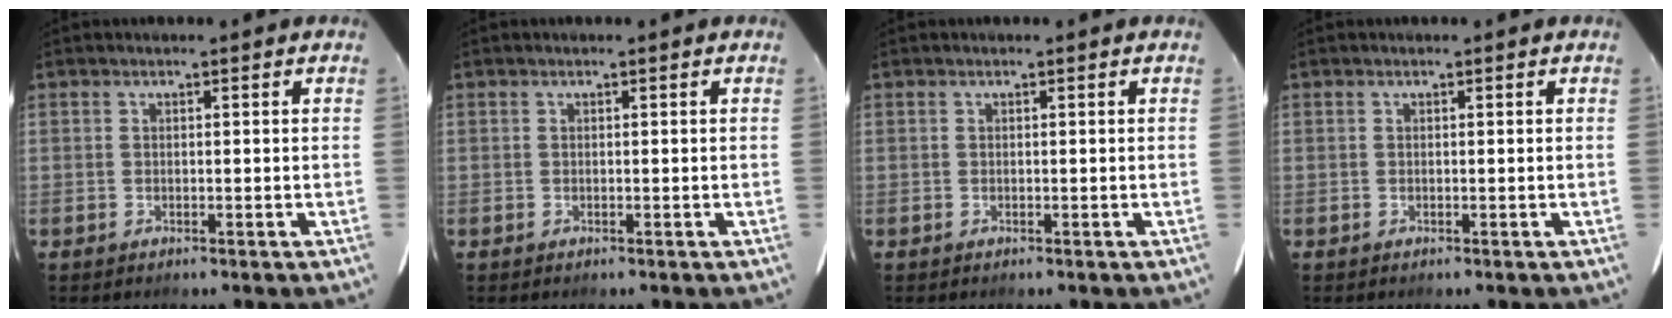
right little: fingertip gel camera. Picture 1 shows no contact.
{"total": 0.0}
{"total": 0.0}
{"total": 0.0}